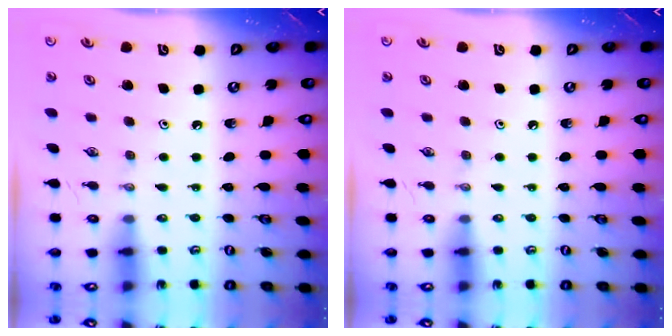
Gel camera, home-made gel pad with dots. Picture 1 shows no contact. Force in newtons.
{"total": 0.0}